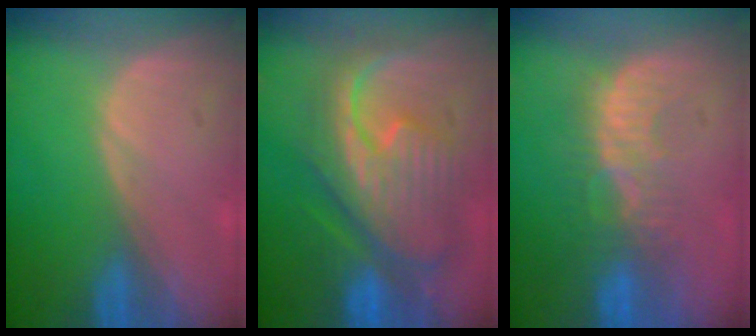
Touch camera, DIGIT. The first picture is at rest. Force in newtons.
{"total": 12.0, "press": 11.9, "slide": 1.4}
{"total": 6.2, "press": 6.0, "slide": 1.7}